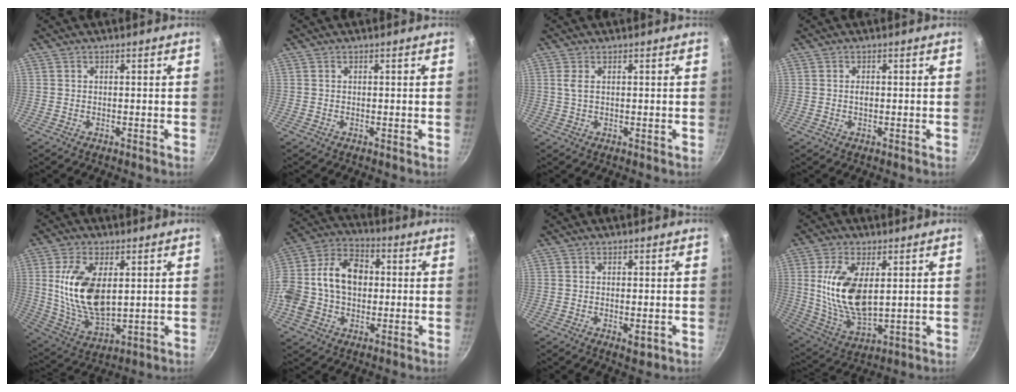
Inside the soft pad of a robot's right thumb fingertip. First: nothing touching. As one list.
[{"total": 0.0}, {"total": 1.7, "force": [0.5, 0.6, 1.5], "torque": [-0.032, 0.000, 0.012]}, {"total": 1.2, "force": [0.0, 0.8, 0.9], "torque": [-0.014, 0.002, -0.001]}, {"total": 15.3, "force": [2.8, 8.2, 12.6], "torque": [-0.231, -0.019, 0.064]}, {"total": 18.2, "force": [0.3, 13.2, 12.5], "torque": [-0.219, 0.041, -0.009]}, {"total": 2.4, "force": [-0.7, 1.0, 2.1], "torque": [-0.036, -0.007, -0.008]}, {"total": 14.4, "force": [2.7, 7.3, 12.1], "torque": [-0.228, -0.020, 0.060]}]